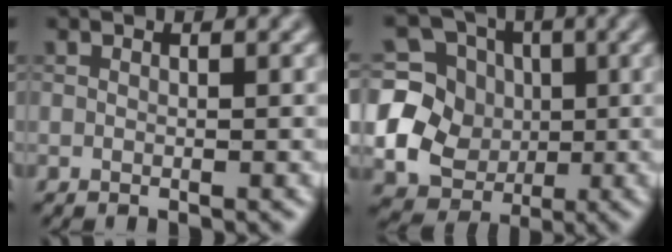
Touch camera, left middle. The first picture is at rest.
{"total": 13.5, "force": [0.0, 12.8, 4.2], "torque": [-0.122, 0.011, -0.018]}